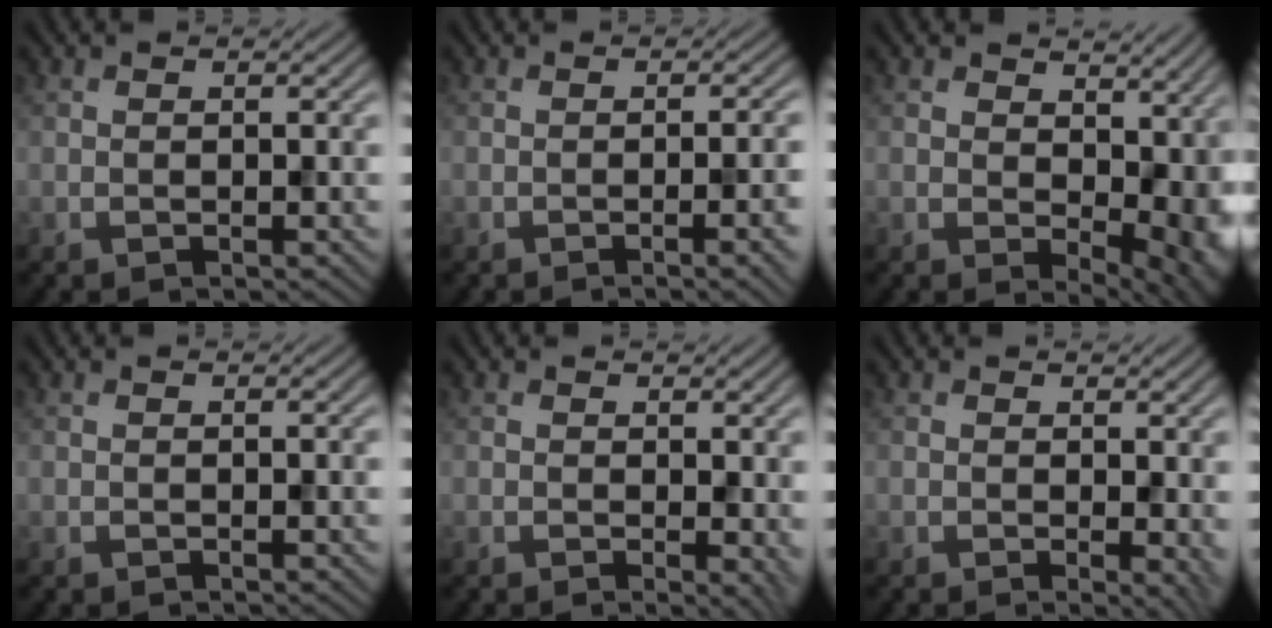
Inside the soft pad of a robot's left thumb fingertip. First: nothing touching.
{"total": 4.9, "force": [-1.3, 1.4, 4.5], "torque": [-0.054, -0.001, -0.013]}
{"total": 10.3, "force": [1.9, 6.4, 7.8], "torque": [-0.102, -0.024, 0.050]}
{"total": 0.0}
{"total": 2.5, "force": [0.2, 1.2, 2.2], "torque": [-0.026, -0.005, 0.004]}
{"total": 3.0, "force": [0.3, 1.4, 2.7], "torque": [-0.031, -0.005, 0.005]}